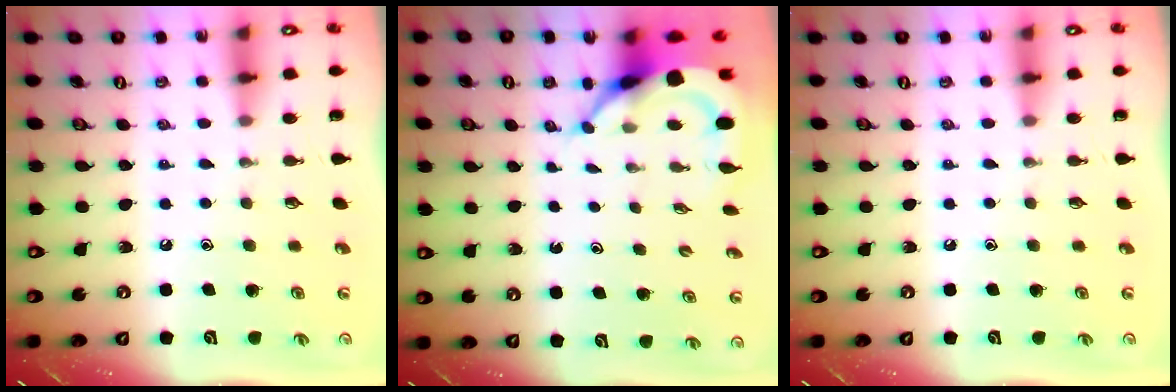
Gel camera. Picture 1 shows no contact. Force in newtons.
{"total": 5.5, "press": 5.4, "slide": 0.6}
{"total": 0.0}